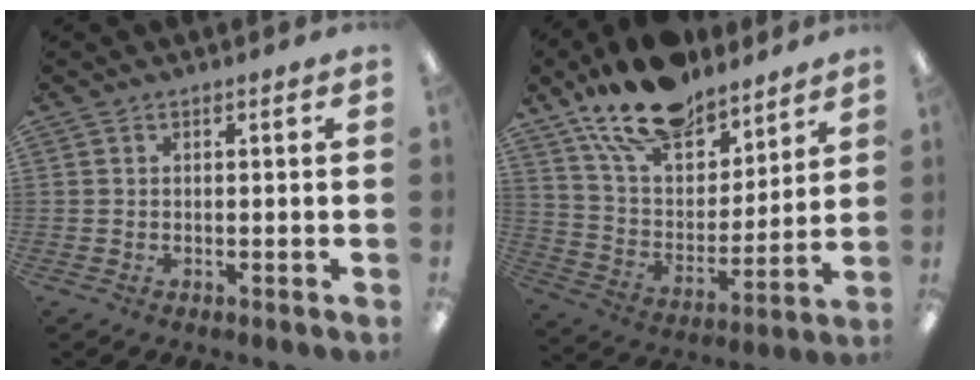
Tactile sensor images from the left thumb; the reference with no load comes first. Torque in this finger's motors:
{"motor_torque": [1.06, -0.05, 1.40, -1.36, 0.43]}